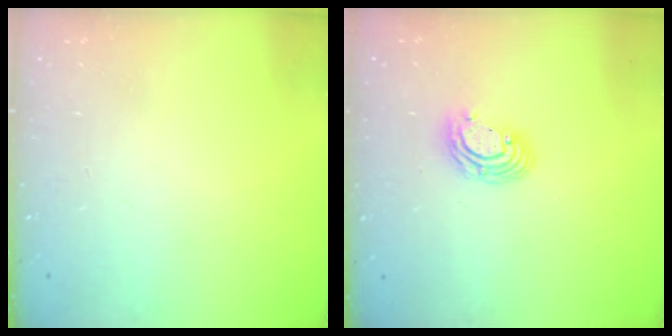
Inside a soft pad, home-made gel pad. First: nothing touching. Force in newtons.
{"total": 7.3, "press": 7.1, "slide": 1.3}